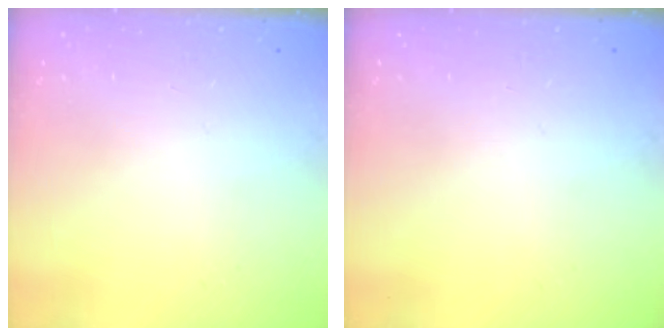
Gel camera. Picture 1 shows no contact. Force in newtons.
{"total": 0.0}